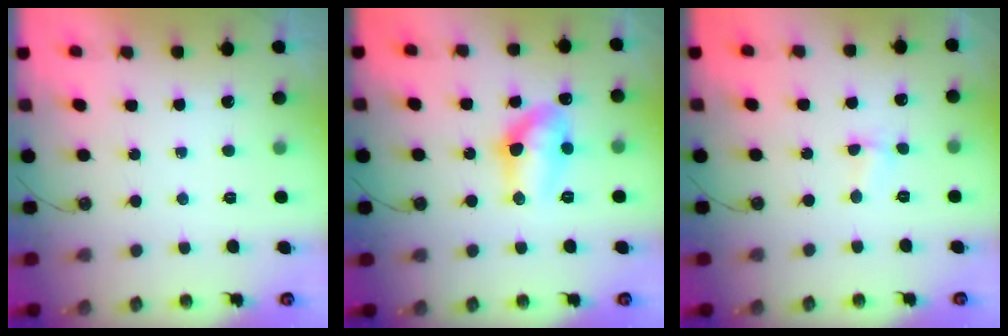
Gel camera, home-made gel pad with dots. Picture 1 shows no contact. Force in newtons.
{"total": 11.8, "press": 11.7, "slide": 1.1}
{"total": 3.1, "press": 1.6, "slide": 2.6}